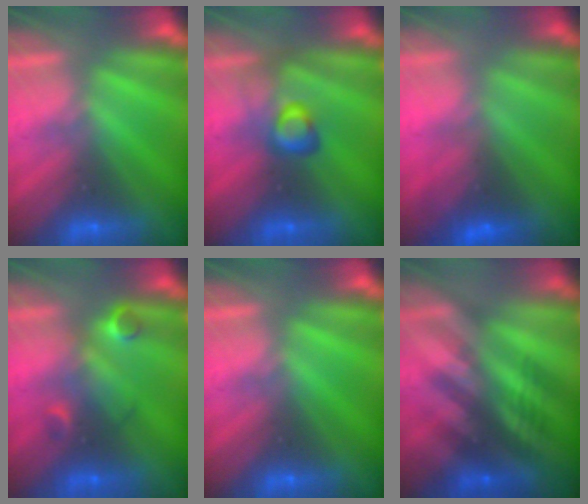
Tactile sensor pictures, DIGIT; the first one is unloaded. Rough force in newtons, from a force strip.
{"total": 2.8}
{"total": 2.8}
{"total": 2.9}
{"total": 0.0}
{"total": 2.4}